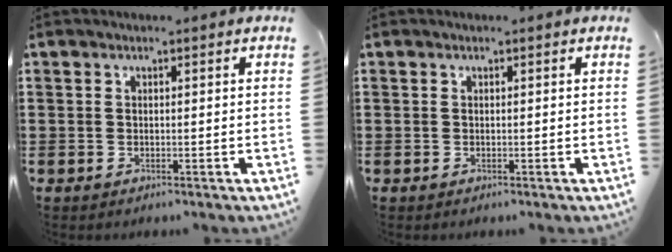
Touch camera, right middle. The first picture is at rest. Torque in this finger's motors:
{"motor_torque": [0.01, -0.01, 0.00, 0.00]}